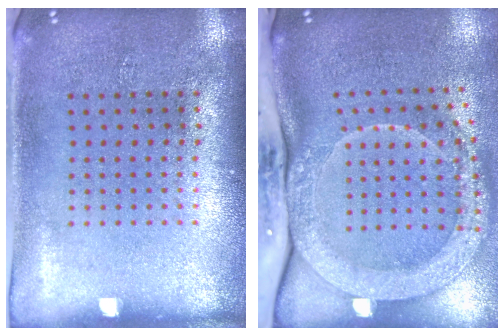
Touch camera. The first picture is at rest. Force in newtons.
{"total": 2.7, "press": 2.2, "slide": 1.6}